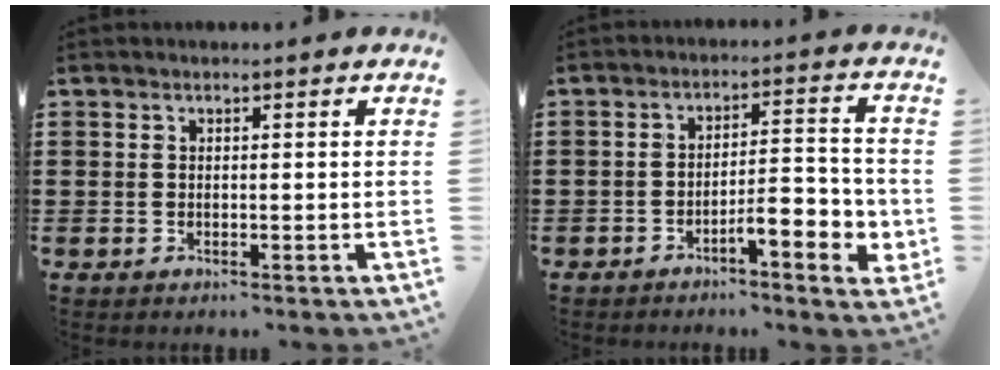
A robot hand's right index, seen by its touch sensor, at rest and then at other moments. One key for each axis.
{"total": 6.6, "fx": -3.4, "fy": 1.6, "fz": 5.5, "tx": -0.071, "ty": -0.004, "tz": -0.061}